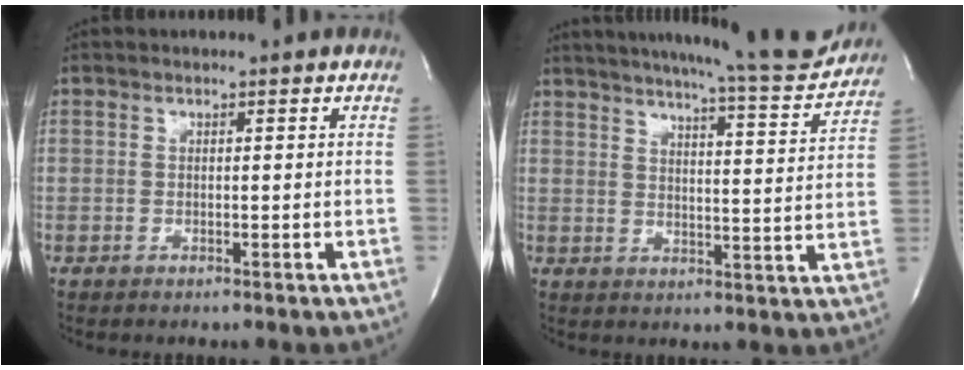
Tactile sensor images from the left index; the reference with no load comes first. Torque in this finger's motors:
{"motor_torque": [0.82, -0.79, 0.16, 0.09]}